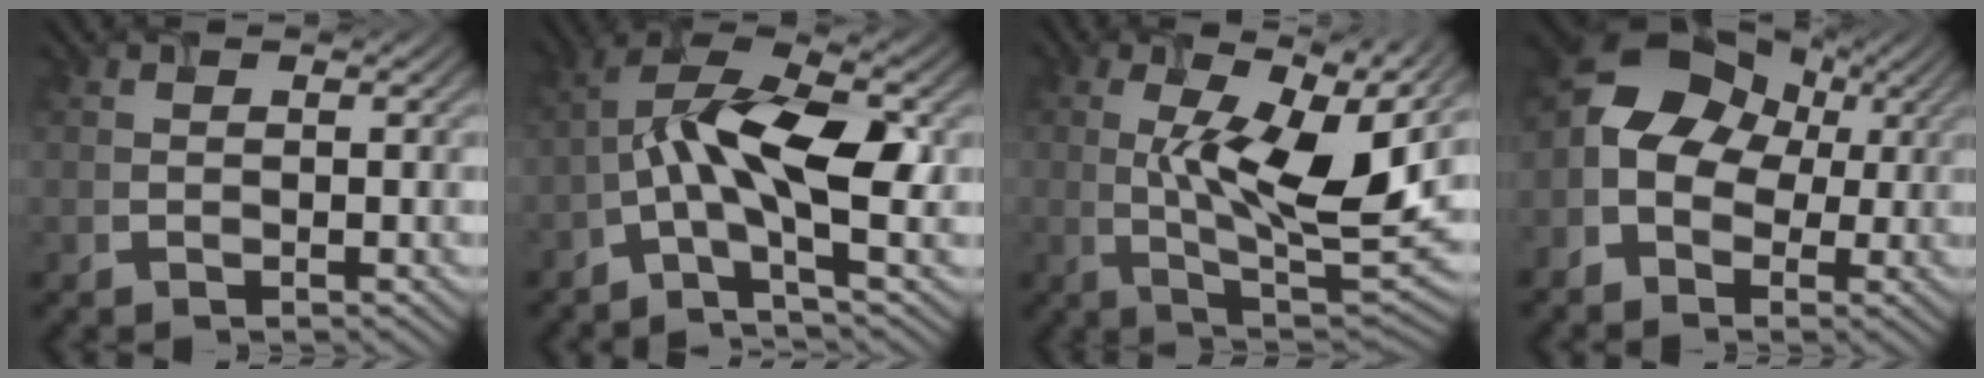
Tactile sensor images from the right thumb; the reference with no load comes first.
{"total": 9.7, "force": [-1.3, 3.1, 9.1], "torque": [-0.171, 0.015, -0.039]}
{"total": 13.1, "force": [2.6, 4.8, 11.9], "torque": [-0.198, -0.016, 0.038]}
{"total": 9.1, "force": [-0.5, 7.3, 5.5], "torque": [-0.108, 0.004, -0.025]}